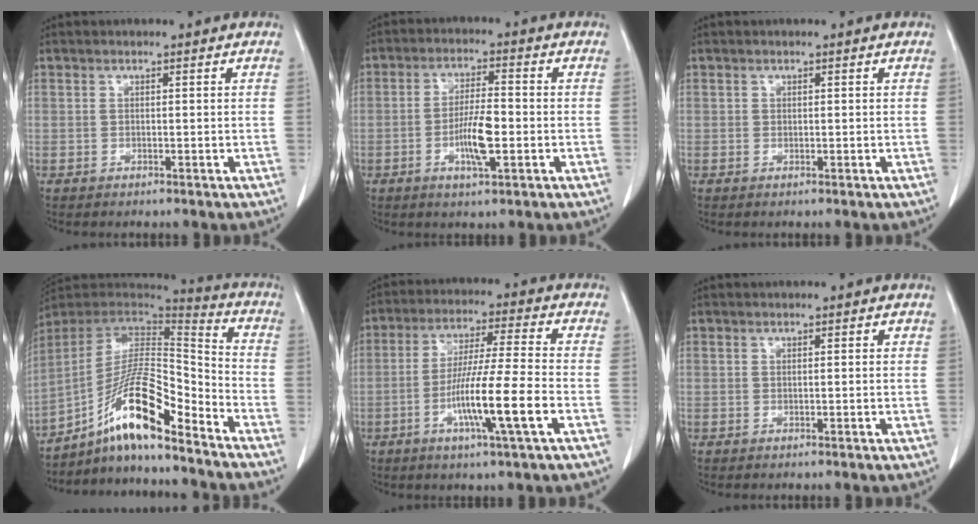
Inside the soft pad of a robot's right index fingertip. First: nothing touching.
{"total": 6.6, "force": [-1.8, 1.1, 6.2], "torque": [-0.120, 0.001, -0.031]}
{"total": 0.0}
{"total": 15.2, "force": [-10.6, 1.6, 10.9], "torque": [-0.191, 0.014, -0.186]}
{"total": 11.7, "force": [-3.9, -0.7, 11.0], "torque": [-0.208, -0.010, -0.073]}
{"total": 0.0}